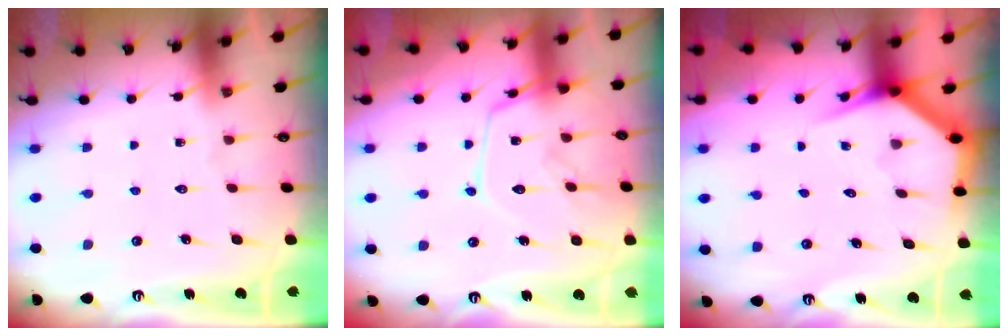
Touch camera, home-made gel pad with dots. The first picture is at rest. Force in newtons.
{"total": 14.5, "press": 14.5, "slide": 0.9}
{"total": 4.0, "press": 4.0, "slide": 0.3}